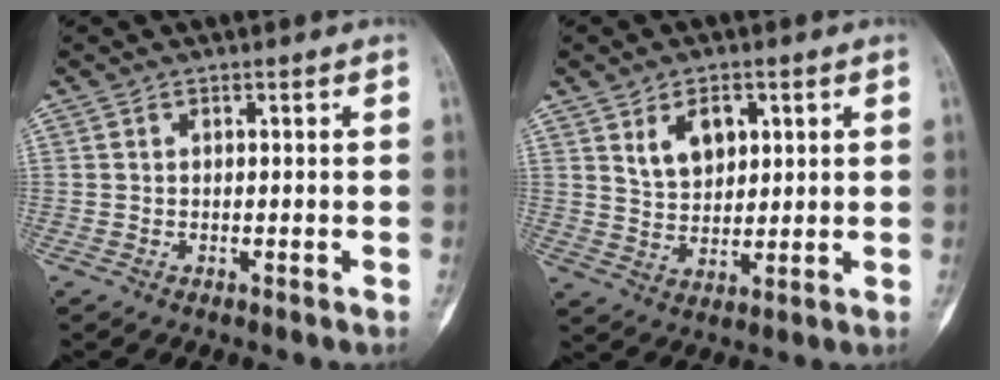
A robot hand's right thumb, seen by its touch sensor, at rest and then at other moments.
{"total": 7.0, "force": [2.9, 4.4, 4.6], "torque": [-0.057, -0.018, 0.058]}